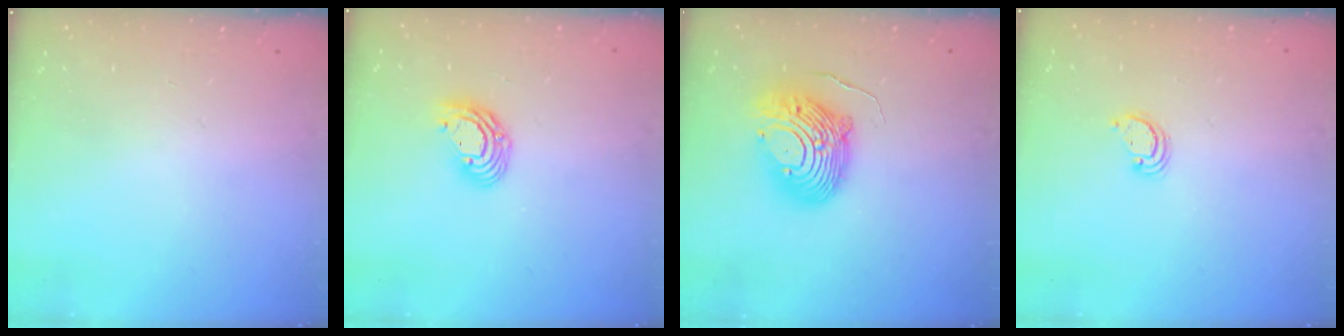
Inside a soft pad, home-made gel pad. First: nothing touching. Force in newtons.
{"total": 8.7, "press": 8.6, "slide": 1.3}
{"total": 12.3, "press": 12.2, "slide": 1.2}
{"total": 2.6, "press": 2.6, "slide": 0.2}